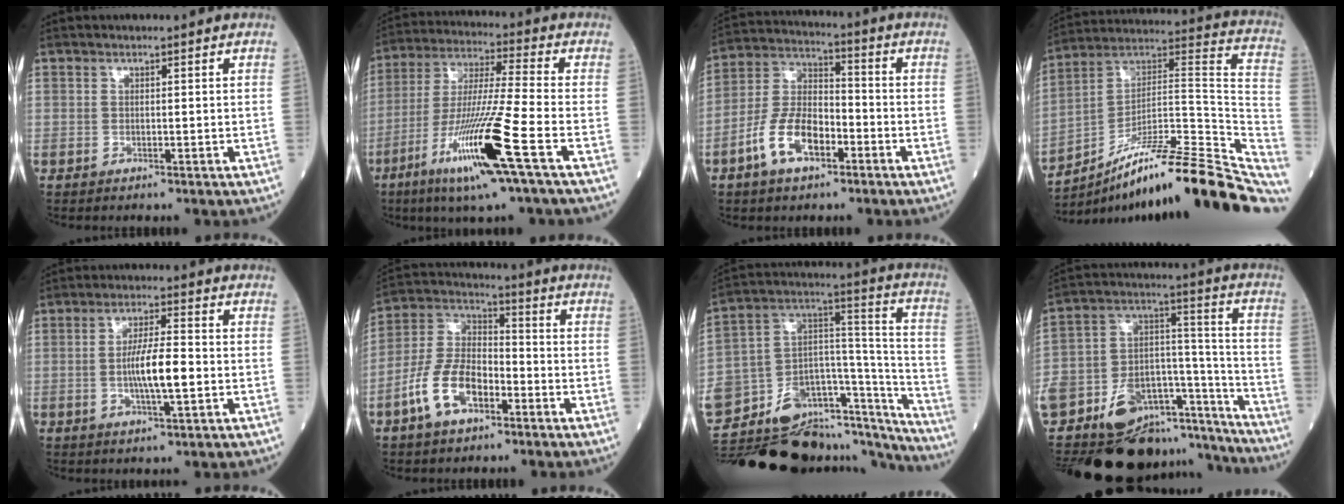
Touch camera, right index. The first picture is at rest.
{"total": 16.2, "force": [-7.2, -0.8, 14.5], "torque": [-0.299, -0.027, -0.135]}
{"total": 10.4, "force": [-4.8, 4.9, 7.8], "torque": [-0.169, 0.014, -0.092]}
{"total": 29.2, "force": [-23.4, 2.5, 17.3], "torque": [-0.171, 0.015, -0.354]}
{"total": 7.1, "force": [-1.1, 0.9, 6.9], "torque": [-0.130, 0.001, -0.022]}
{"total": 11.0, "force": [-5.1, 5.4, 8.1], "torque": [-0.182, 0.014, -0.098]}
{"total": 35.2, "force": [-31.2, 7.7, 14.5], "torque": [-0.194, 0.017, -0.448]}
{"total": 30.1, "force": [-24.6, 11.2, 13.4], "torque": [-0.273, 0.027, -0.366]}